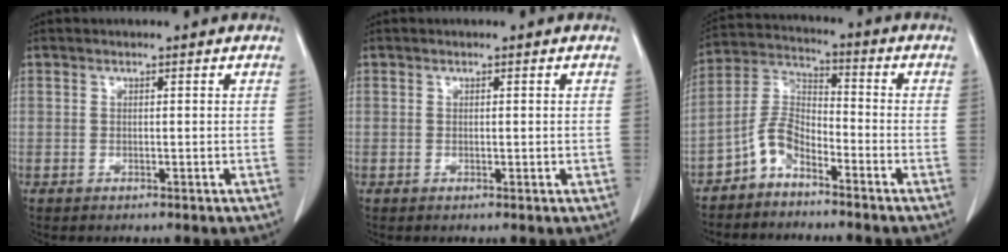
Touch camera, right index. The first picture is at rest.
{"total": 0.7, "force": [0.1, 0.3, 0.6], "torque": [-0.009, 0.000, 0.004]}
{"total": 6.1, "force": [-4.3, 2.8, 3.2], "torque": [-0.074, 0.014, -0.094]}